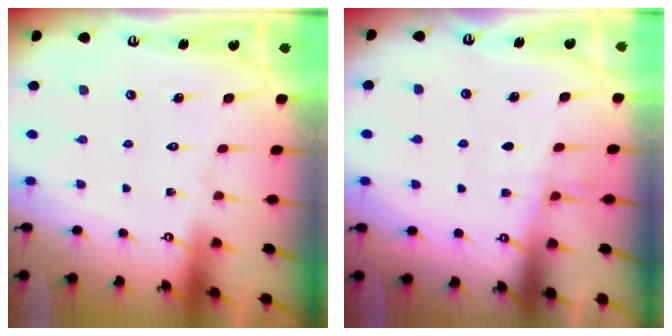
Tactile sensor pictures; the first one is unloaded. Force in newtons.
{"total": 3.8, "press": 3.8, "slide": 0.4}